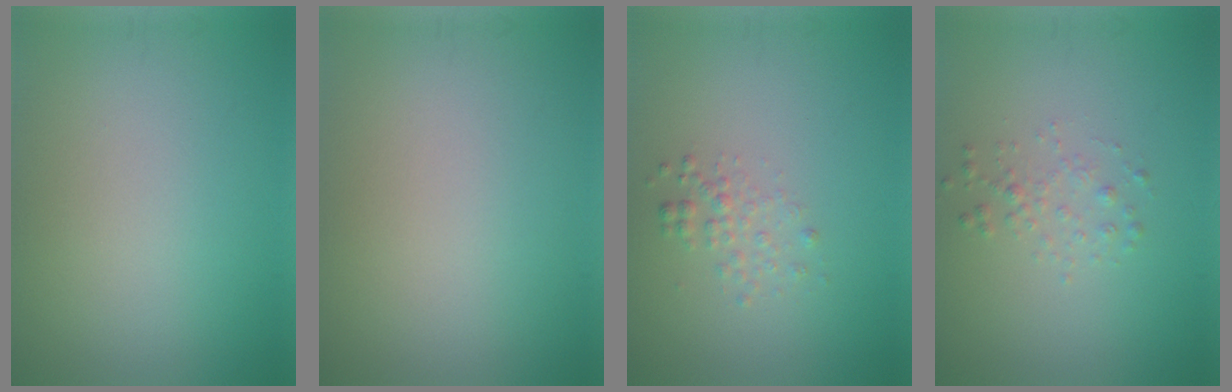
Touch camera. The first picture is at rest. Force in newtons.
{"total": 0.0}
{"total": 1.4, "press": 1.4, "slide": 0.1}
{"total": 1.2, "press": 1.2, "slide": 0.0}